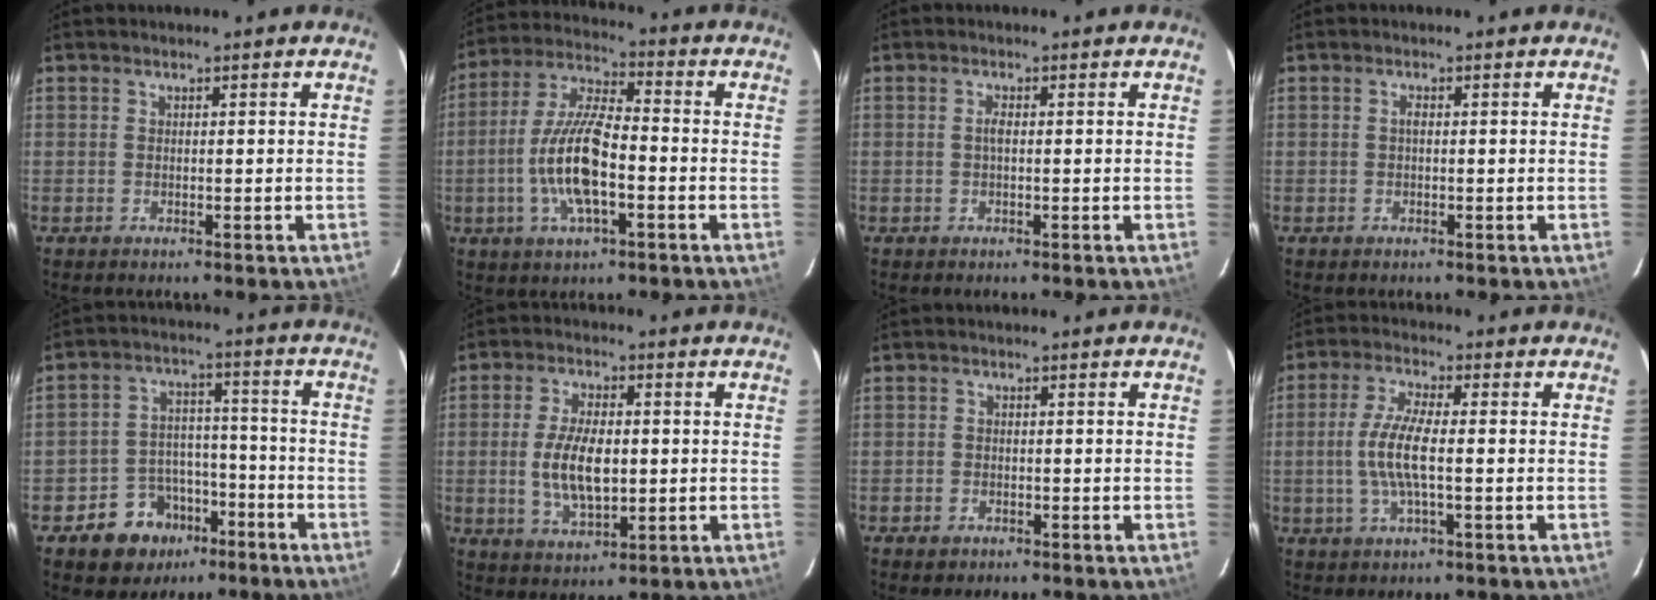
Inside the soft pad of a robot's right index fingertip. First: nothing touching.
{"total": 13.3, "force": [-3.4, 4.3, 12.1], "torque": [-0.254, 0.000, -0.066]}
{"total": 1.2, "force": [-0.1, 0.4, 1.1], "torque": [-0.022, 0.003, -0.003]}
{"total": 0.8, "force": [0.0, 0.4, 0.7], "torque": [-0.013, 0.004, -0.002]}
{"total": 10.4, "force": [-6.3, 7.7, 2.8], "torque": [-0.063, 0.036, -0.082]}
{"total": 9.5, "force": [-0.4, 4.4, 8.4], "torque": [-0.166, -0.002, -0.003]}
{"total": 1.9, "force": [-1.1, 1.4, 0.4], "torque": [-0.011, 0.001, -0.015]}
{"total": 8.0, "force": [-0.9, 1.6, 7.8], "torque": [-0.157, 0.000, -0.019]}